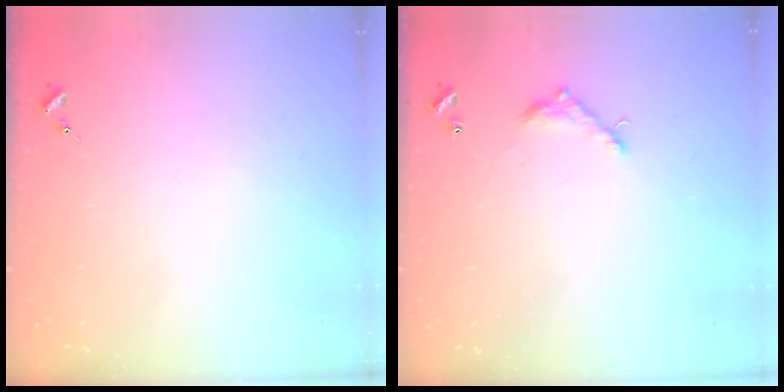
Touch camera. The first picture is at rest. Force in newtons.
{"total": 7.3, "press": 7.3, "slide": 0.6}